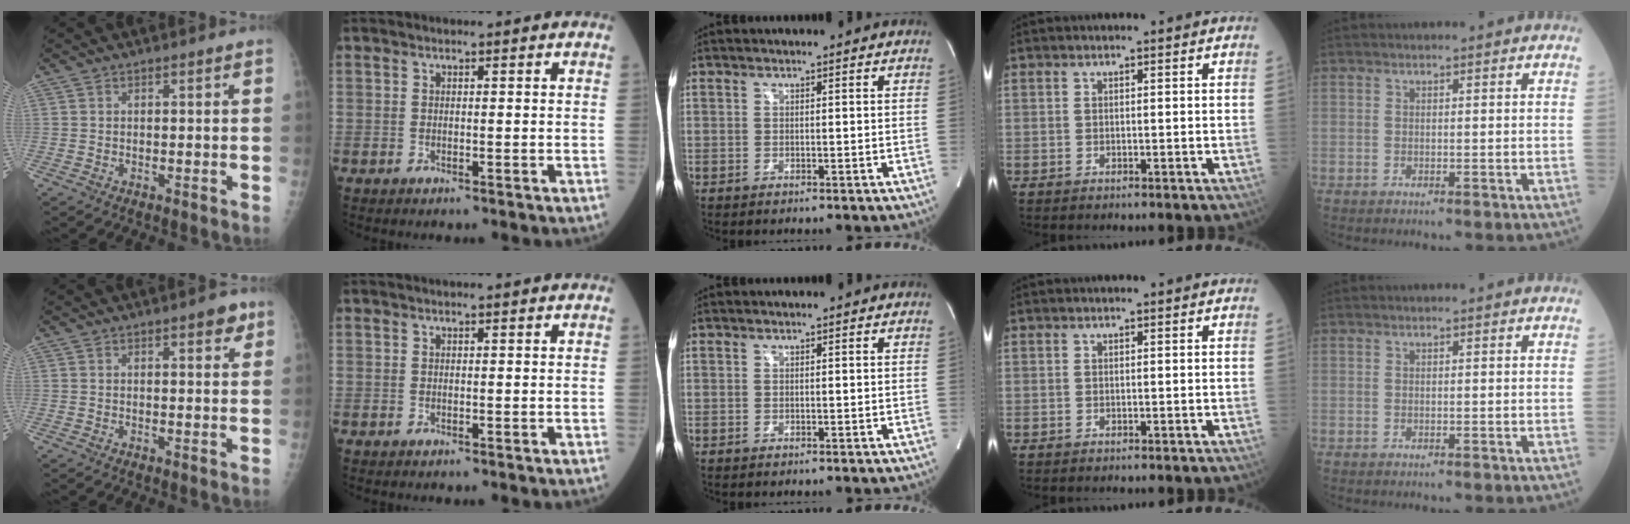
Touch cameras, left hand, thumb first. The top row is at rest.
{"thumb": {"total": 3.2, "force": [1.9, 1.1, 2.4], "torque": [-0.019, -0.007, 0.020]}, "index": {"total": 1.1, "force": [1.0, -0.1, 0.5], "torque": [-0.006, 0.010, 0.018]}}